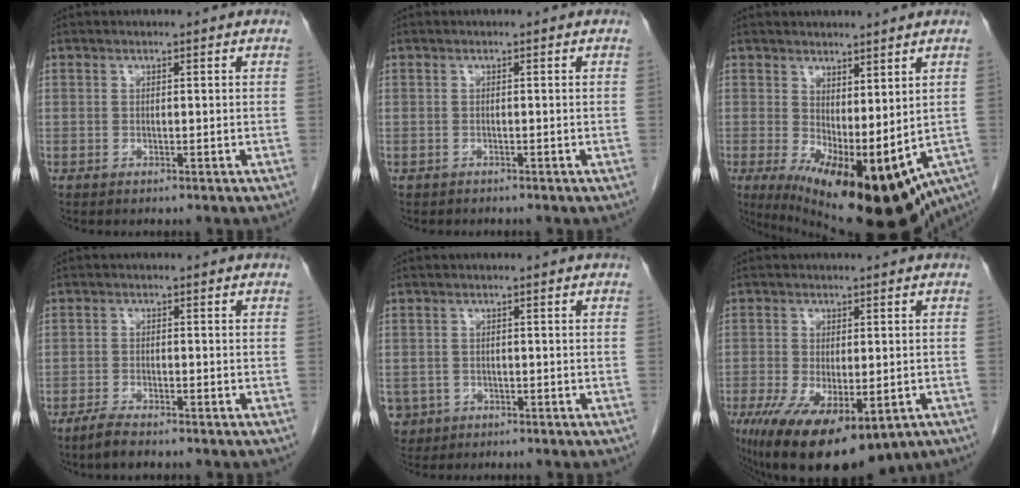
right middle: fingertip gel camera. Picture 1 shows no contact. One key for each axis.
{"total": 0.7, "fx": -0.6, "fy": 0.3, "fz": 0.0, "tx": -0.013, "ty": 0.000, "tz": -0.011}
{"total": 20.6, "fx": -5.9, "fy": 8.5, "fz": 17.9, "tx": -0.270, "ty": -0.033, "tz": -0.059}
{"total": 3.1, "fx": -2.5, "fy": 0.6, "fz": 1.8, "tx": -0.042, "ty": -0.005, "tz": -0.045}
{"total": 4.3, "fx": -2.2, "fy": 3.7, "fz": 0.6, "tx": -0.015, "ty": 0.005, "tz": -0.033}
{"total": 17.1, "fx": -10.0, "fy": 7.2, "fz": 11.8, "tx": -0.203, "ty": -0.033, "tz": -0.139}